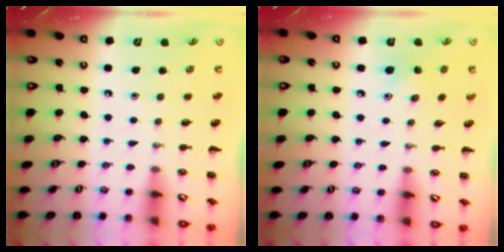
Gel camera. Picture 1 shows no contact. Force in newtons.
{"total": 3.8, "press": 3.6, "slide": 1.2}